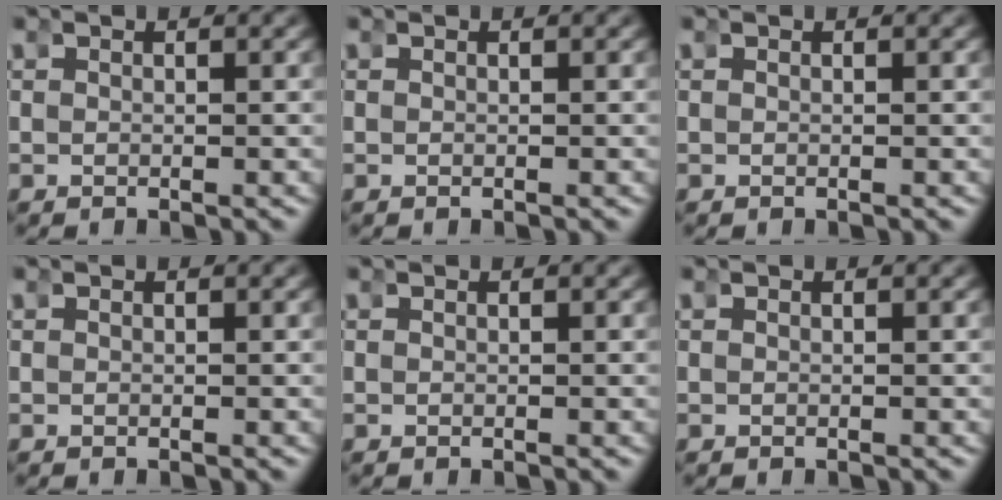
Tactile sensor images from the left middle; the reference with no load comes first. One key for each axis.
{"total": 0.0}
{"total": 0.0}
{"total": 0.0}
{"total": 0.0}
{"total": 0.0}